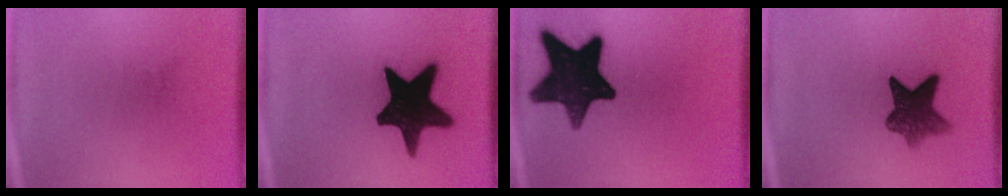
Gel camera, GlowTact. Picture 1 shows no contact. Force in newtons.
{"total": 18.2}
{"total": 16.8}
{"total": 7.7}